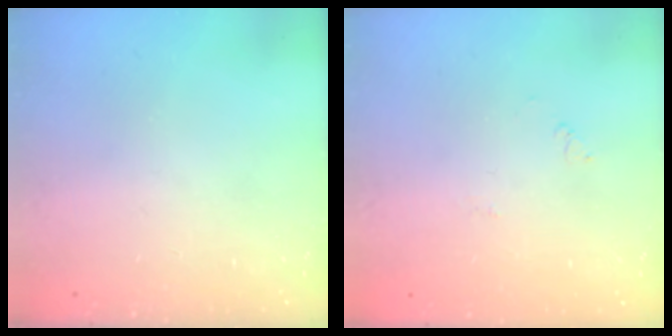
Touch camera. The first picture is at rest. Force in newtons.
{"total": 1.7, "press": 1.7, "slide": 0.2}